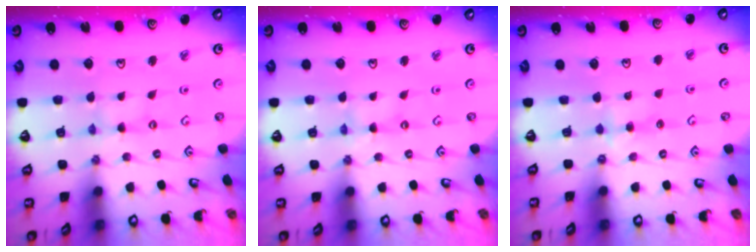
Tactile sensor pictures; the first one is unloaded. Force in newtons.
{"total": 0.0}
{"total": 2.6, "press": 2.5, "slide": 0.4}